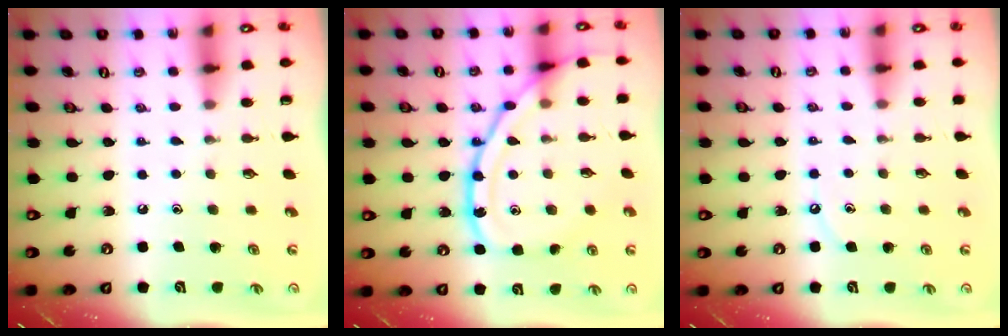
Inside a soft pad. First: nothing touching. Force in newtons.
{"total": 15.3, "press": 15.3, "slide": 0.4}
{"total": 4.0, "press": 4.0, "slide": 0.6}